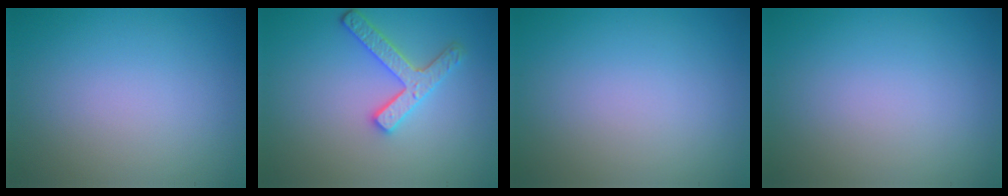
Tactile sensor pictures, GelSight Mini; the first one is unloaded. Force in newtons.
{"total": 3.4, "press": 3.1, "slide": 1.4}
{"total": 0.0}
{"total": 0.0}